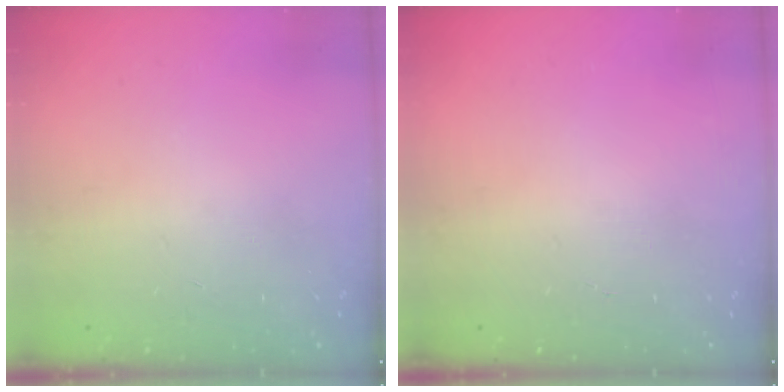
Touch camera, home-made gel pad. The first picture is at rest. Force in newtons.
{"total": 1.7, "press": 1.7, "slide": 0.1}